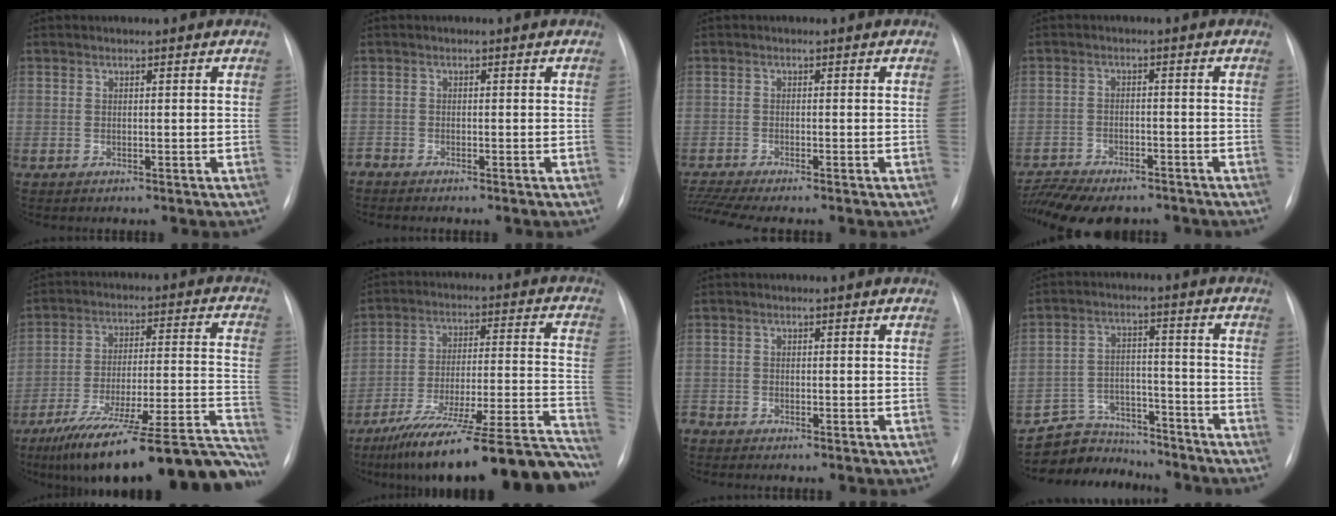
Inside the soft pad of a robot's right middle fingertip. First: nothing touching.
{"total": 0.8, "force": [-0.8, 0.0, -0.1], "torque": [0.003, -0.003, -0.016]}
{"total": 5.1, "force": [-4.4, -0.5, 2.5], "torque": [-0.052, -0.008, -0.078]}
{"total": 12.9, "force": [-10.9, 4.3, 5.4], "torque": [-0.109, 0.006, -0.161]}
{"total": 28.2, "force": [-23.2, 3.4, 15.7], "torque": [-0.143, 0.008, -0.335]}
{"total": 26.3, "force": [-22.6, 1.8, 13.3], "torque": [-0.124, 0.012, -0.336]}
{"total": 1.2, "force": [-1.2, 0.2, 0.0], "torque": [0.003, -0.001, -0.021]}
{"total": 9.8, "force": [-9.1, 3.6, 0.0], "torque": [0.008, 0.039, -0.152]}